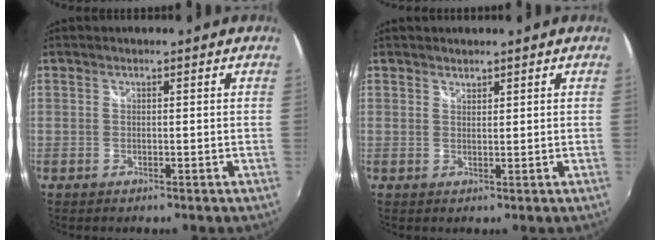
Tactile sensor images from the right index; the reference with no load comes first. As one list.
[{"total": 1.1, "force": [1.0, 0.4, 0.1], "torque": [0.000, 0.001, 0.019]}]